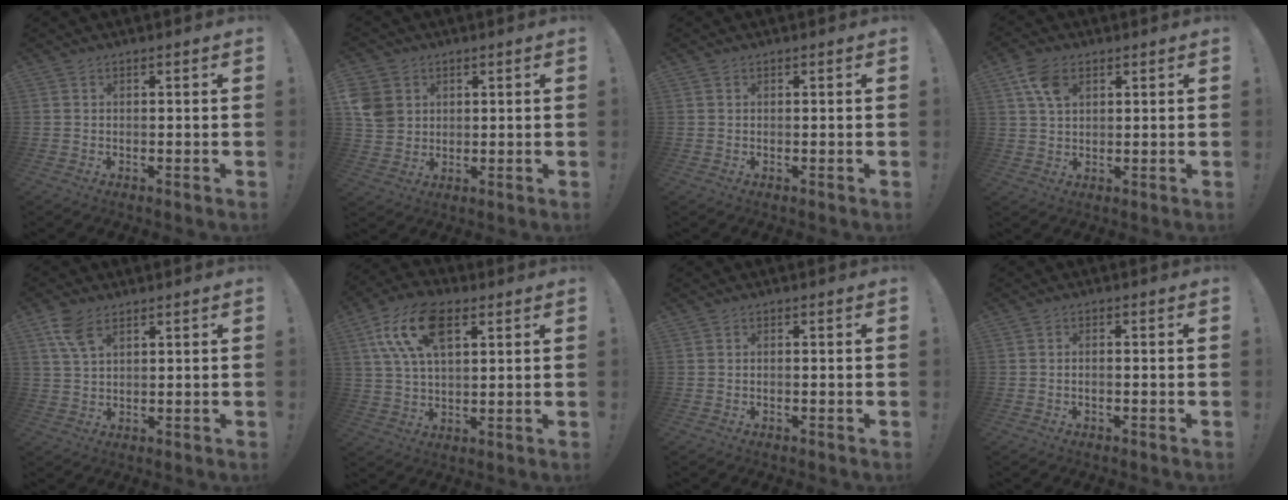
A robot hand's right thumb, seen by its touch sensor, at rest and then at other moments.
{"total": 7.4, "force": [2.4, 6.4, 2.8], "torque": [-0.062, -0.012, 0.046]}
{"total": 0.0}
{"total": 7.5, "force": [3.6, 4.5, 4.8], "torque": [-0.083, -0.005, 0.070]}
{"total": 7.1, "force": [4.1, 3.5, 4.7], "torque": [-0.079, -0.012, 0.077]}
{"total": 15.8, "force": [6.6, 8.5, 11.5], "torque": [-0.219, -0.008, 0.122]}
{"total": 0.0}
{"total": 1.2, "force": [-0.7, 0.2, 0.9], "torque": [-0.019, 0.004, -0.011]}